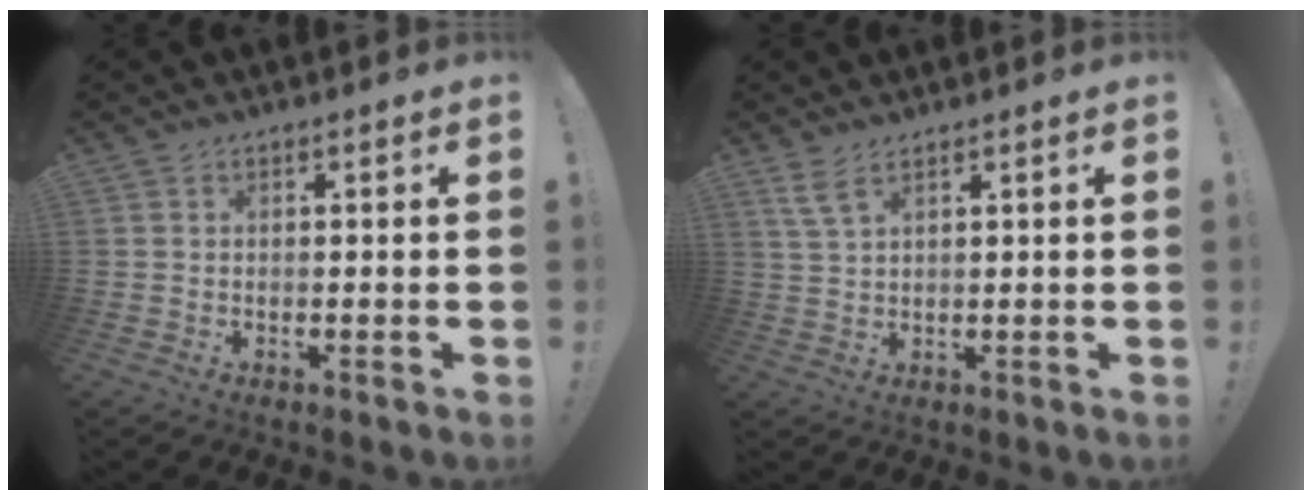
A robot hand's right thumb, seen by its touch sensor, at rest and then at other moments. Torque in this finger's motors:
{"motor_torque": [0.00, 0.02, 0.14, -0.08, 0.02]}